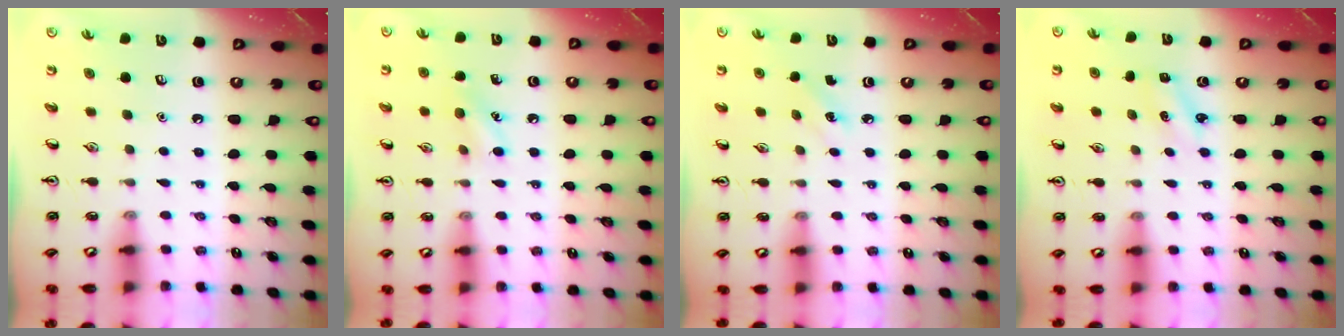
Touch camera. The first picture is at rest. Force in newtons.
{"total": 8.0, "press": 7.8, "slide": 1.8}
{"total": 3.1, "press": 2.9, "slide": 1.1}
{"total": 2.5, "press": 2.3, "slide": 0.9}